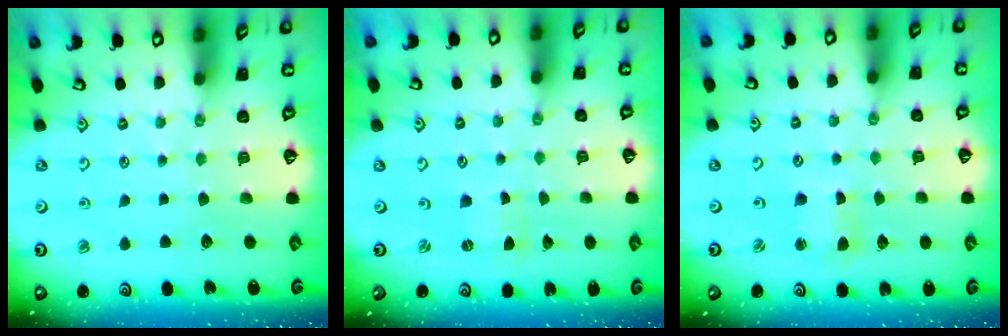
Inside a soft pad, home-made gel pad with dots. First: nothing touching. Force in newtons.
{"total": 0.0}
{"total": 2.7, "press": 2.7, "slide": 0.3}